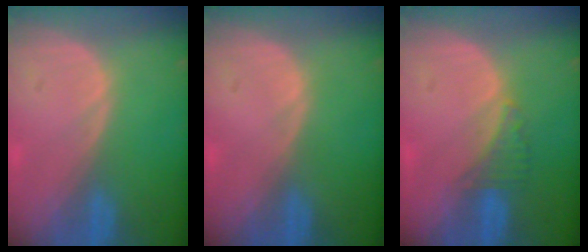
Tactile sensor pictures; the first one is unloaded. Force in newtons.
{"total": 0.0}
{"total": 2.7, "press": 2.6, "slide": 0.7}